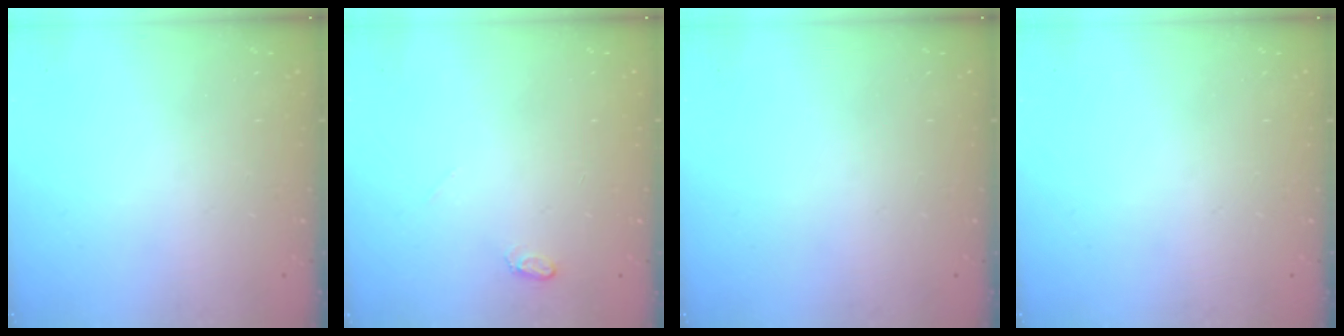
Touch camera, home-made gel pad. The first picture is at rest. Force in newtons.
{"total": 3.8, "press": 3.8, "slide": 0.4}
{"total": 0.0}
{"total": 0.0}